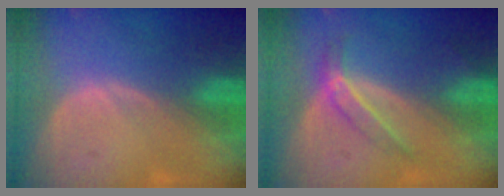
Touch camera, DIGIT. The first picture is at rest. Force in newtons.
{"total": 4.4, "press": 3.9, "slide": 2.0}